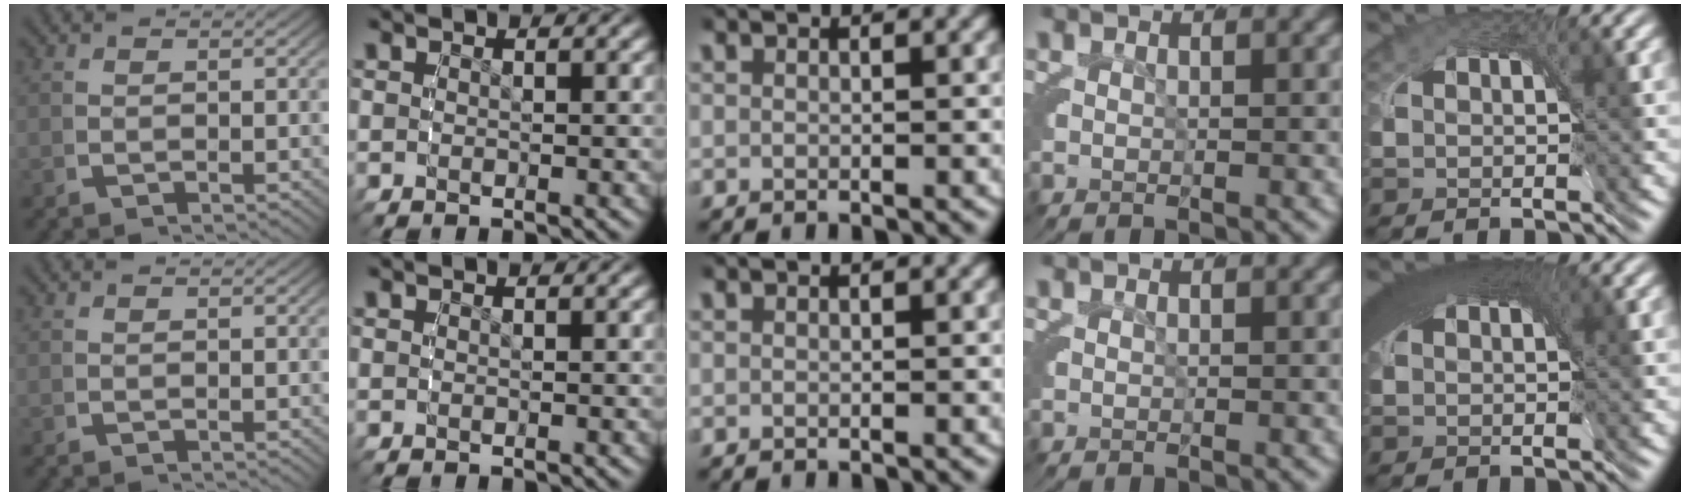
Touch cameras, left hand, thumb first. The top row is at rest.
{"little": {"total": 8.3, "force": [3.1, 4.0, 6.7], "torque": [-0.101, 0.021, 0.033]}}